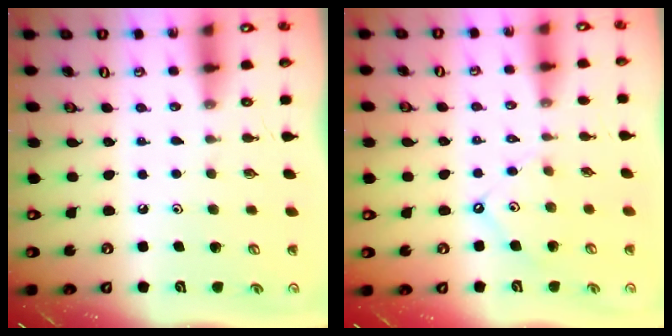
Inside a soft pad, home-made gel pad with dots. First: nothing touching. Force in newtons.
{"total": 5.8, "press": 5.7, "slide": 0.6}